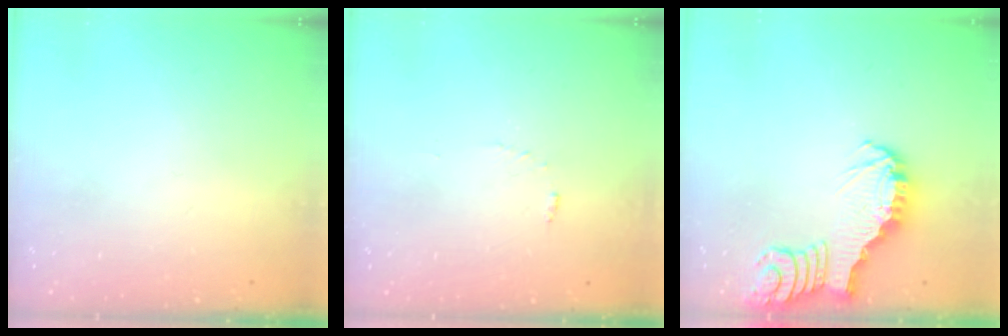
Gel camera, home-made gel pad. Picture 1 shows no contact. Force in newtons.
{"total": 3.6, "press": 3.6, "slide": 0.4}
{"total": 3.0, "press": 3.0, "slide": 0.2}